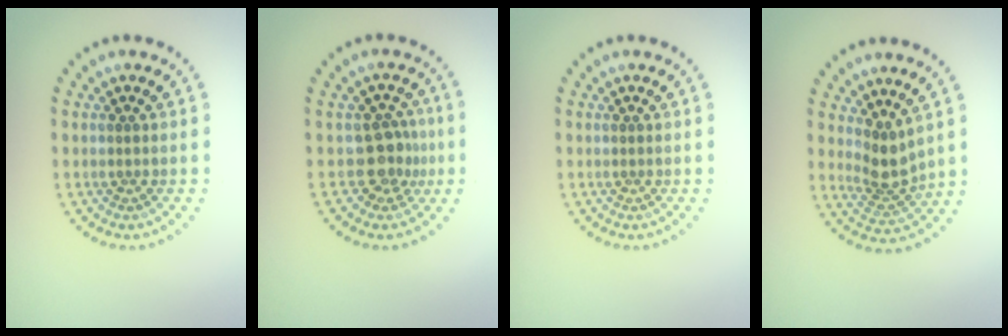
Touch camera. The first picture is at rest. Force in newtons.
{"total": 2.7, "press": 2.2, "slide": 1.7}
{"total": 0.0}
{"total": 2.9, "press": 2.2, "slide": 1.9}